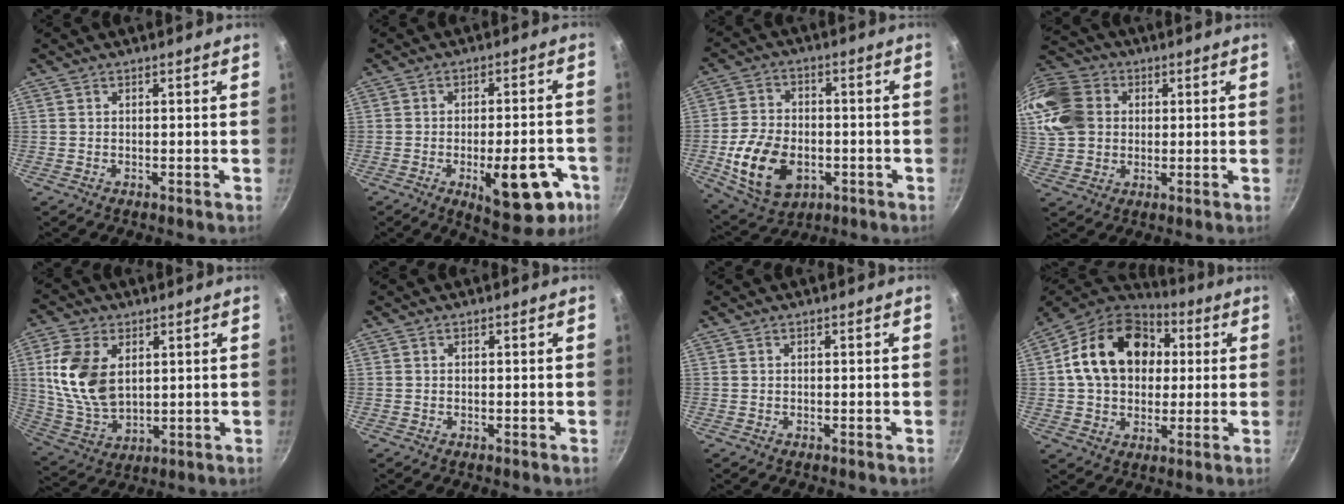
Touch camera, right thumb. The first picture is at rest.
{"total": 15.1, "force": [-5.7, 6.4, 12.4], "torque": [-0.121, 0.020, -0.066]}
{"total": 14.9, "force": [-3.8, 10.1, 10.3], "torque": [-0.175, 0.010, -0.056]}
{"total": 18.9, "force": [3.6, 15.7, 9.8], "torque": [-0.224, 0.029, 0.061]}
{"total": 13.8, "force": [3.3, 8.7, 10.2], "torque": [-0.187, -0.018, 0.075]}
{"total": 0.0}
{"total": 0.0}
{"total": 20.3, "force": [3.8, 15.3, 12.8], "torque": [-0.198, 0.024, 0.054]}